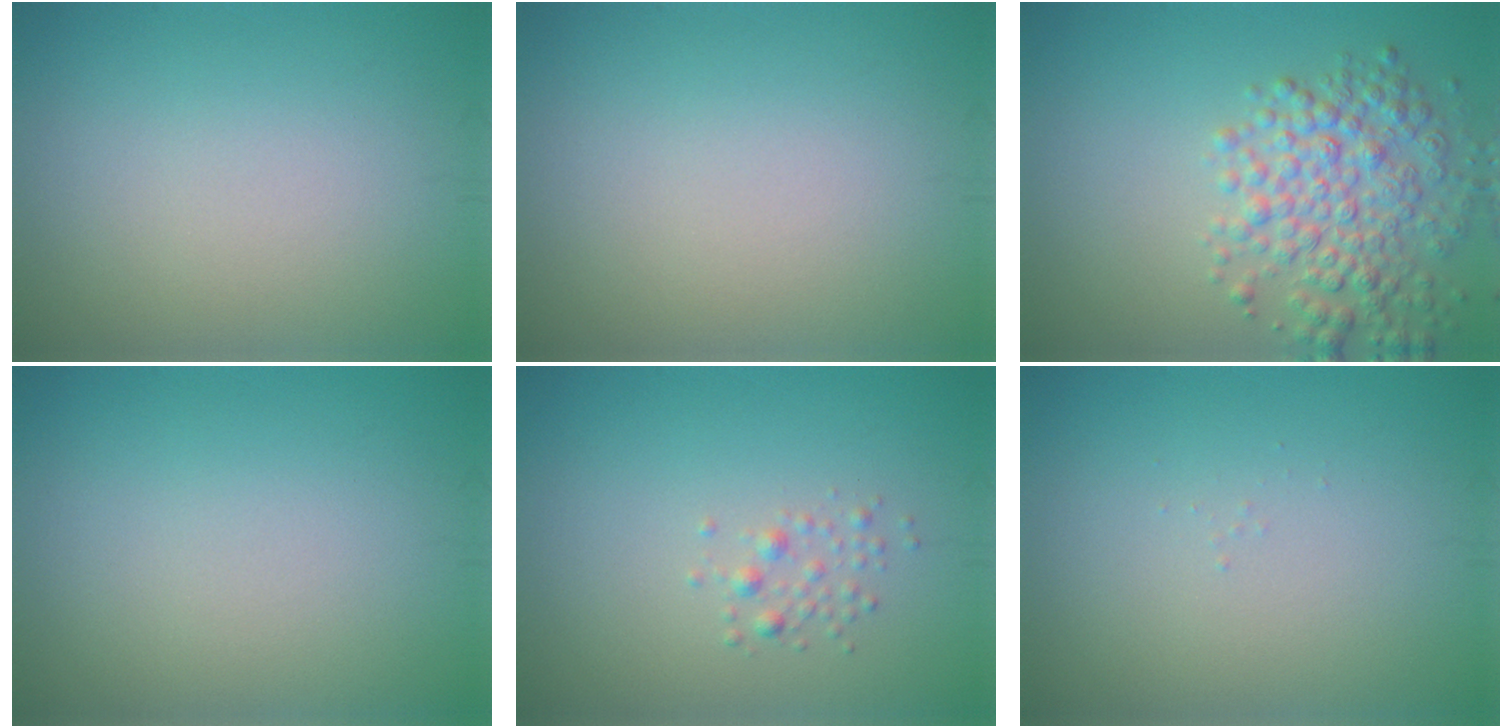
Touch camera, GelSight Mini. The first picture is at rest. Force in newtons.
{"total": 0.0}
{"total": 5.2, "press": 5.2, "slide": 0.2}
{"total": 0.0}
{"total": 1.2, "press": 1.2, "slide": 0.0}
{"total": 0.0}